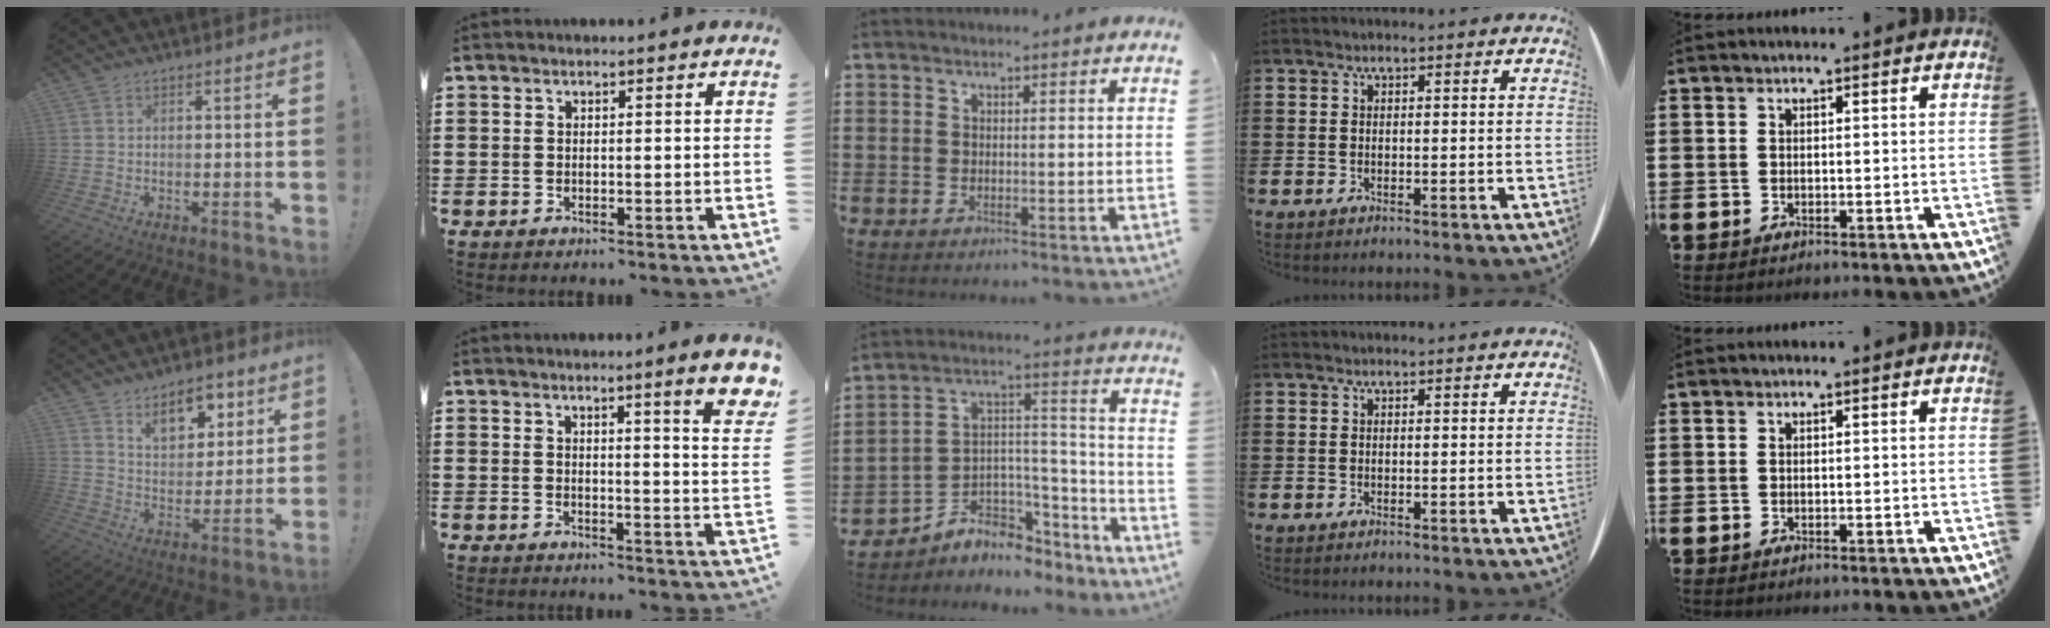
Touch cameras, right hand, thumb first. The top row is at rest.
{"thumb": {"total": 11.1, "force": [7.1, 6.4, 5.6], "torque": [-0.061, -0.044, 0.129]}, "index": {"total": 5.9, "force": [3.5, 0.0, 4.7], "torque": [-0.075, -0.017, 0.053]}, "middle": {"total": 4.8, "force": [-3.8, 2.9, 0.5], "torque": [-0.017, -0.010, -0.074]}}